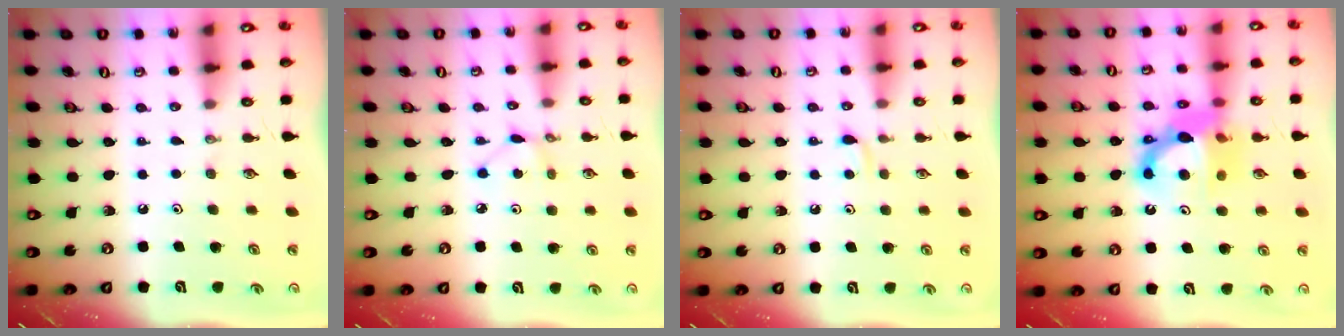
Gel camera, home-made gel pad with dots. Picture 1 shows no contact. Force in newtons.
{"total": 2.4, "press": 2.4, "slide": 0.2}
{"total": 3.5, "press": 3.5, "slide": 0.5}
{"total": 12.0, "press": 12.0, "slide": 1.1}